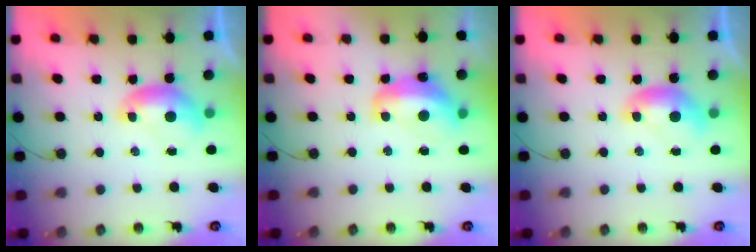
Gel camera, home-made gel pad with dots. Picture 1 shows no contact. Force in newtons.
{"total": 6.7, "press": 6.6, "slide": 1.1}
{"total": 0.0}